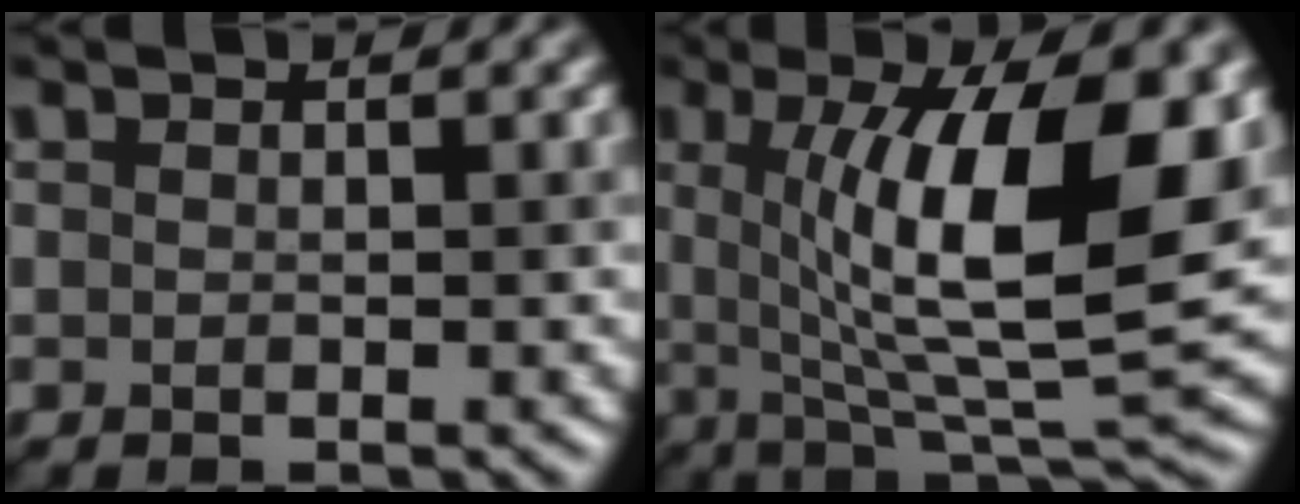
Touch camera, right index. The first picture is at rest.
{"total": 12.2, "force": [2.3, 3.1, 11.6], "torque": [-0.175, -0.003, 0.045]}